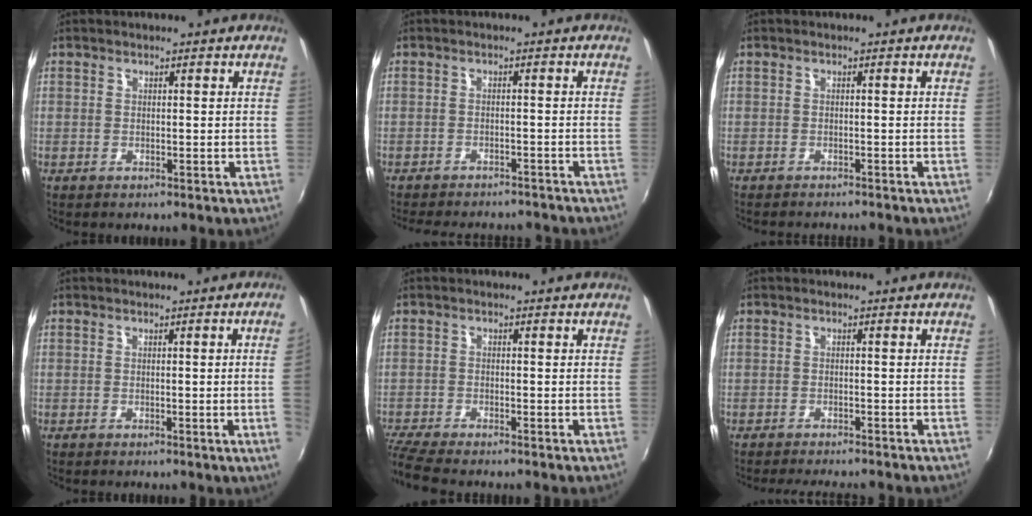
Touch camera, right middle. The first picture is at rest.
{"total": 12.1, "force": [-10.6, 3.2, 4.7], "torque": [-0.103, -0.015, -0.143]}
{"total": 3.5, "force": [-3.3, 0.2, 1.1], "torque": [-0.030, -0.012, -0.051]}
{"total": 3.4, "force": [0.0, -1.9, 2.8], "torque": [-0.042, -0.013, 0.006]}
{"total": 6.1, "force": [-5.5, 0.3, 2.6], "torque": [-0.077, -0.027, -0.101]}
{"total": 6.2, "force": [-5.6, 0.8, 2.5], "torque": [-0.063, -0.010, -0.083]}